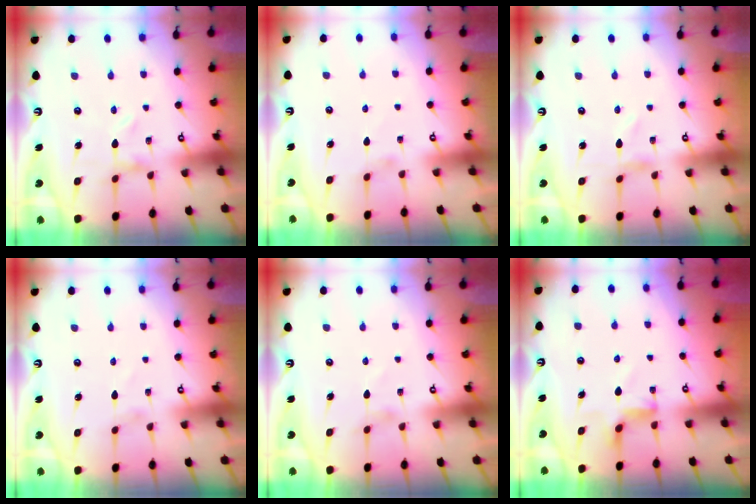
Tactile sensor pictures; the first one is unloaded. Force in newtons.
{"total": 1.1, "press": 1.0, "slide": 0.3}
{"total": 1.0, "press": 1.0, "slide": 0.1}
{"total": 1.5, "press": 1.5, "slide": 0.0}
{"total": 1.9, "press": 1.9, "slide": 0.3}
{"total": 3.7, "press": 3.6, "slide": 0.6}